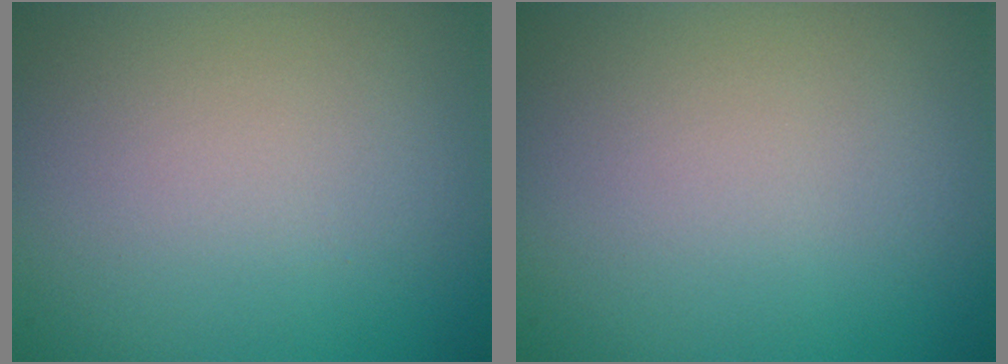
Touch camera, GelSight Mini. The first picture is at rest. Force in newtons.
{"total": 0.0}